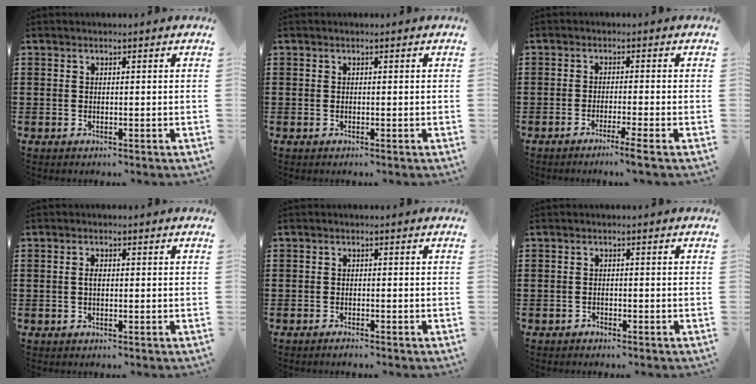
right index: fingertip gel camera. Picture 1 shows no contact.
{"total": 0.0}
{"total": 2.5, "force": [-1.8, -0.6, 1.6], "torque": [-0.026, -0.005, -0.034]}
{"total": 1.4, "force": [0.0, 0.6, 1.2], "torque": [-0.025, 0.002, -0.002]}
{"total": 0.8, "force": [-0.8, 0.0, 0.3], "torque": [-0.009, -0.006, -0.014]}
{"total": 0.9, "force": [-0.9, 0.2, 0.0], "torque": [-0.004, 0.001, -0.020]}